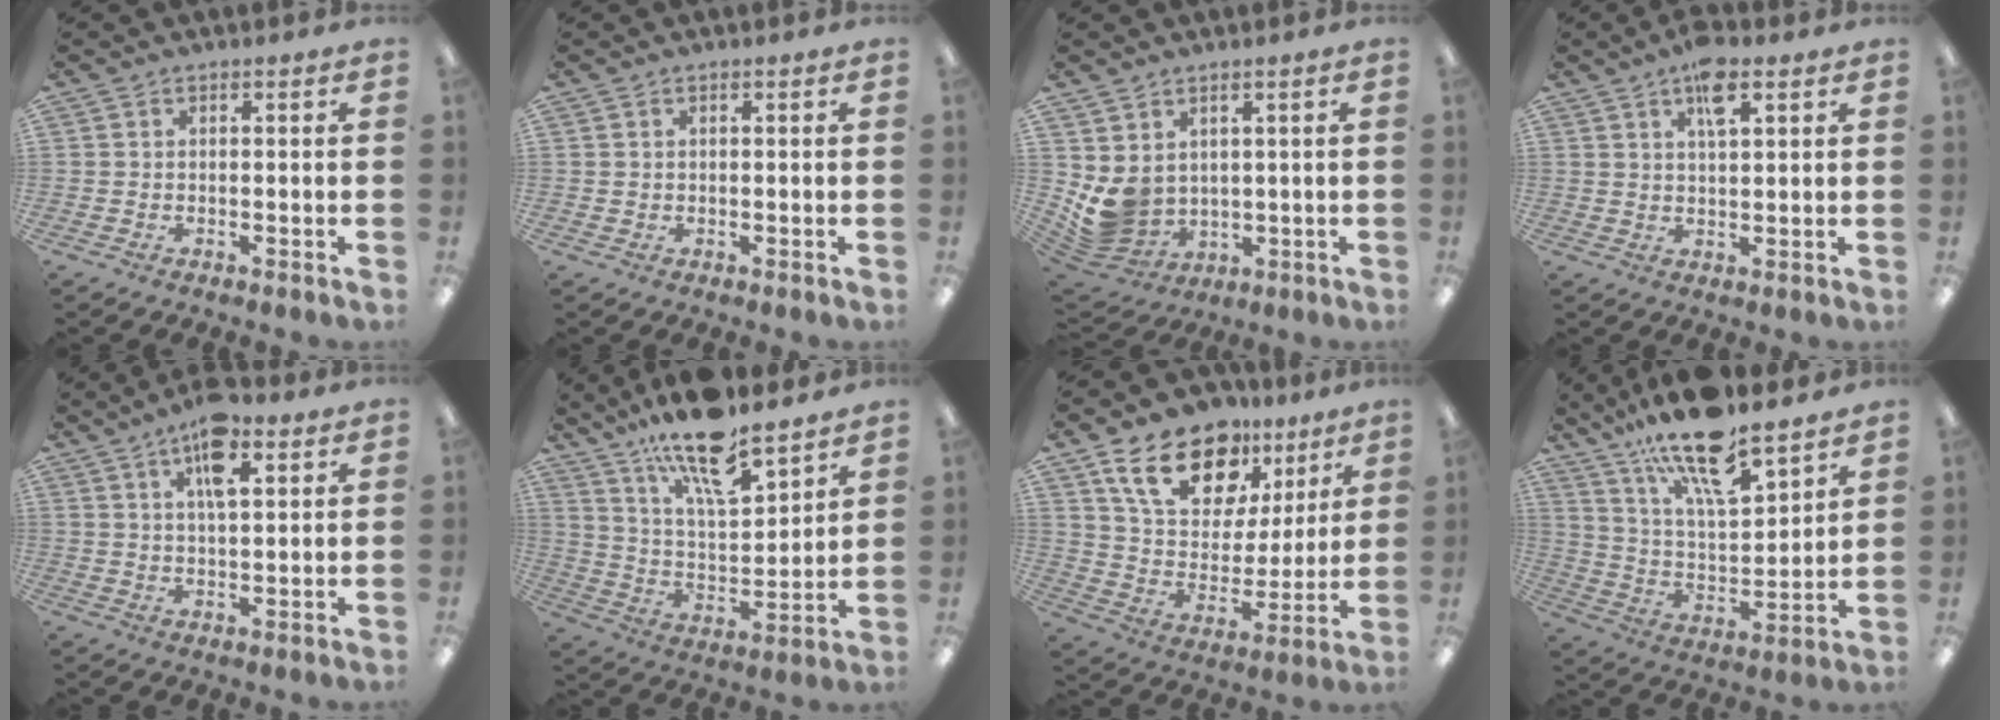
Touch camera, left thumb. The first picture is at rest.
{"total": 0.6, "force": [0.3, 0.5, 0.0], "torque": [0.000, 0.005, 0.005]}
{"total": 7.7, "force": [2.5, 6.5, 3.1], "torque": [-0.092, -0.027, 0.057]}
{"total": 6.8, "force": [4.1, 2.3, 4.9], "torque": [-0.083, -0.006, 0.068]}
{"total": 9.5, "force": [5.5, 3.6, 6.9], "torque": [-0.114, -0.013, 0.091]}
{"total": 16.6, "force": [13.3, 4.6, 8.8], "torque": [-0.157, -0.078, 0.227]}
{"total": 19.3, "force": [12.3, 11.3, 9.6], "torque": [-0.170, -0.059, 0.223]}
{"total": 18.1, "force": [14.2, 5.0, 10.1], "torque": [-0.182, -0.086, 0.243]}